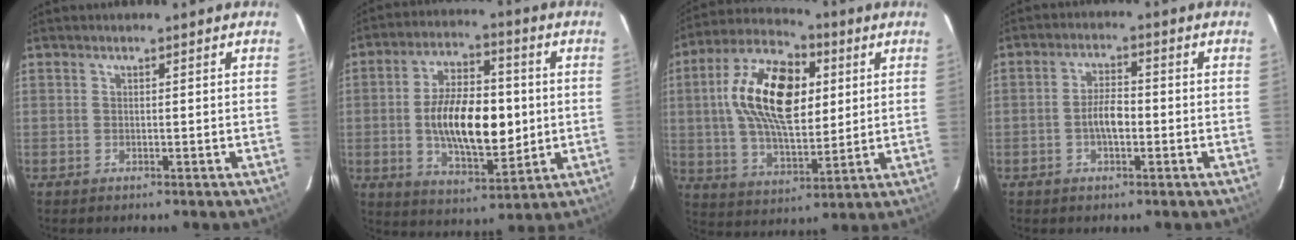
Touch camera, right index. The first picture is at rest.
{"total": 16.2, "force": [-0.6, 7.7, 14.3], "torque": [-0.251, 0.007, -0.001]}
{"total": 19.6, "force": [4.2, 10.2, 16.2], "torque": [-0.304, 0.030, 0.075]}
{"total": 4.7, "force": [-1.2, 1.9, 4.0], "torque": [-0.077, 0.007, -0.020]}